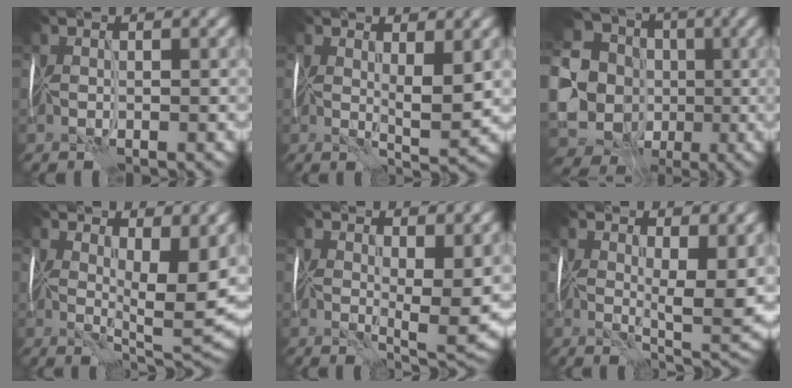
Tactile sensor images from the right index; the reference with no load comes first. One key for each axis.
{"total": 2.7, "fx": 0.9, "fy": 0.6, "fz": 2.4, "tx": -0.040, "ty": -0.002, "tz": 0.017}
{"total": 16.1, "fx": -1.7, "fy": 14.9, "fz": 5.9, "tx": -0.164, "ty": 0.008, "tz": -0.042}
{"total": 7.3, "fx": 2.5, "fy": 2.7, "fz": 6.3, "tx": -0.094, "ty": -0.009, "tz": 0.045}
{"total": 5.5, "fx": 1.3, "fy": 2.1, "fz": 4.9, "tx": -0.078, "ty": -0.011, "tz": 0.023}
{"total": 6.6, "fx": 1.5, "fy": 2.5, "fz": 5.9, "tx": -0.086, "ty": -0.014, "tz": 0.031}